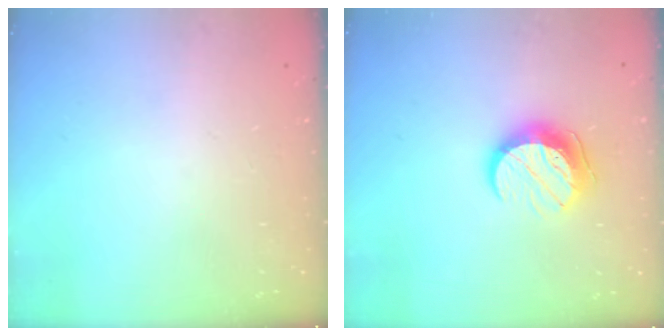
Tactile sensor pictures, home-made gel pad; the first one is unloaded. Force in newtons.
{"total": 10.7, "press": 10.7, "slide": 0.5}